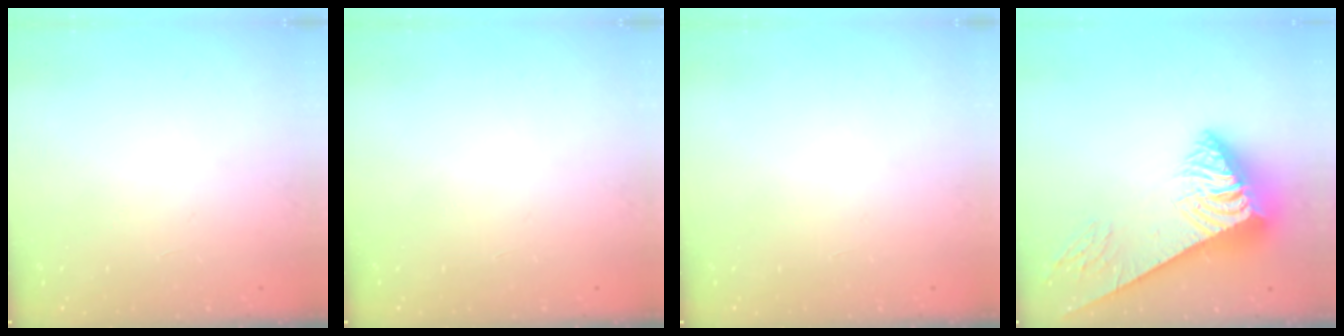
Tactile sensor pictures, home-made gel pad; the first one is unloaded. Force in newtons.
{"total": 0.0}
{"total": 0.0}
{"total": 10.1, "press": 10.0, "slide": 1.0}